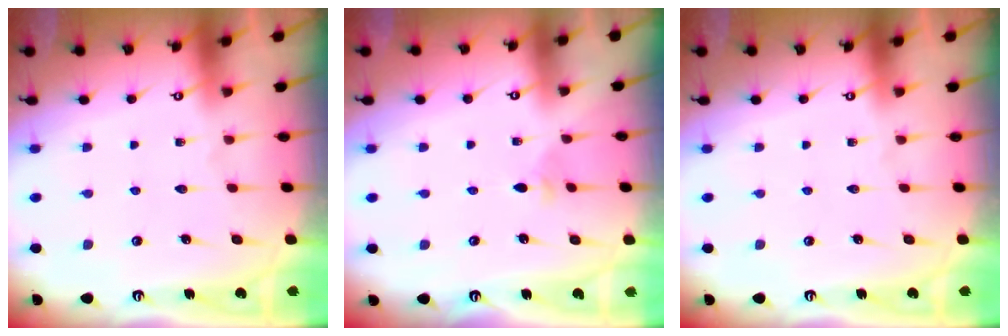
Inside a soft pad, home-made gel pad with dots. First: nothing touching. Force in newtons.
{"total": 2.0, "press": 2.0, "slide": 0.5}
{"total": 0.0}